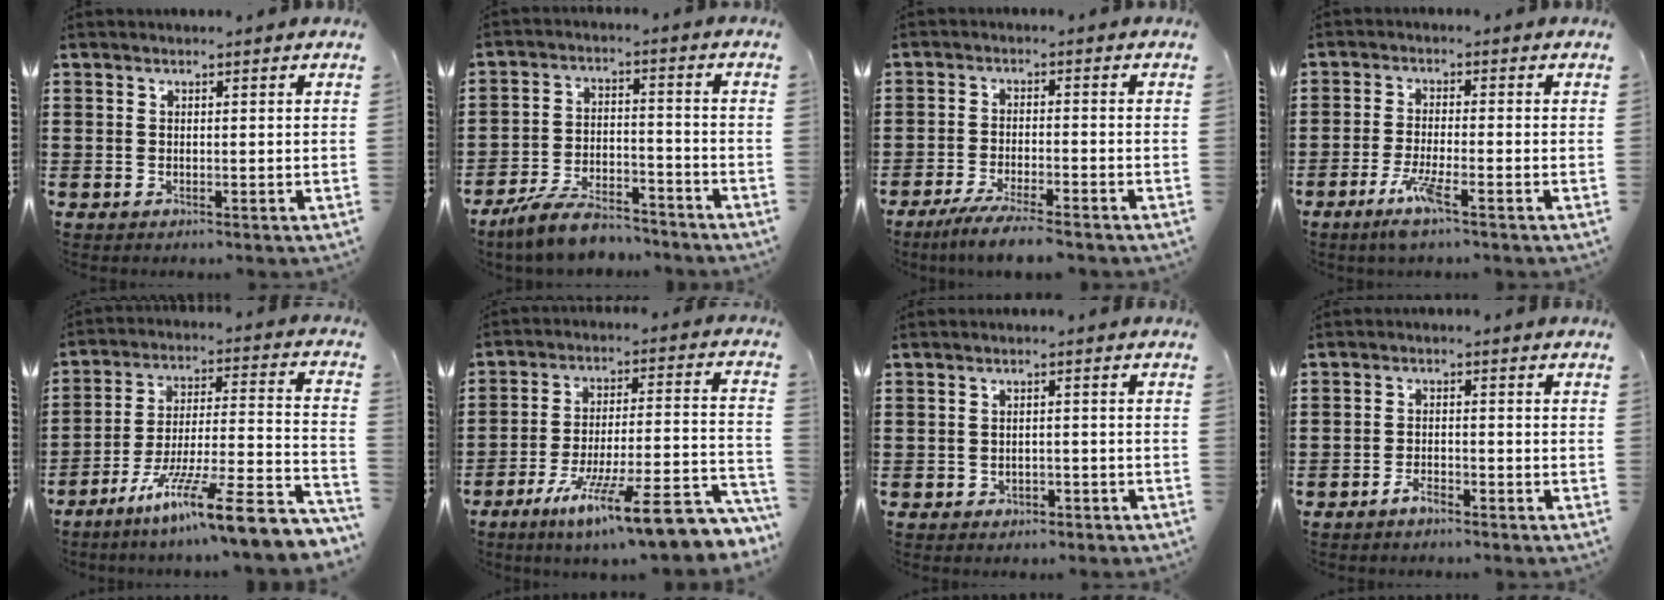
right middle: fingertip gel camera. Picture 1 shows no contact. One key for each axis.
{"total": 7.8, "fx": -7.0, "fy": 1.8, "fz": 3.0, "tx": -0.066, "ty": 0.013, "tz": -0.136}
{"total": 4.7, "fx": -4.1, "fy": -0.1, "fz": 2.3, "tx": -0.050, "ty": -0.014, "tz": -0.079}
{"total": 5.3, "fx": -3.0, "fy": 0.5, "fz": 4.4, "tx": -0.095, "ty": -0.014, "tz": -0.055}
{"total": 12.8, "fx": -9.0, "fy": 0.6, "fz": 9.0, "tx": -0.139, "ty": 0.006, "tz": -0.164}
{"total": 14.5, "fx": -10.4, "fy": 2.1, "fz": 10.0, "tx": -0.149, "ty": 0.029, "tz": -0.177}
{"total": 1.3, "fx": -1.0, "fy": 0.8, "fz": 0.2, "tx": -0.008, "ty": 0.001, "tz": -0.023}
{"total": 2.4, "fx": -2.0, "fy": 0.7, "fz": 1.2, "tx": -0.022, "ty": 0.005, "tz": -0.040}